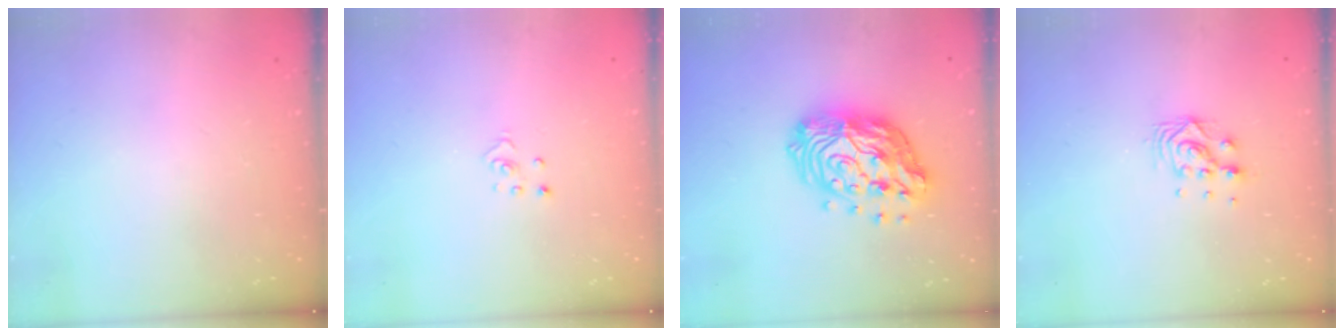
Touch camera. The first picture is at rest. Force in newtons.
{"total": 2.3, "press": 2.3, "slide": 0.2}
{"total": 18.3, "press": 18.2, "slide": 1.8}
{"total": 7.6, "press": 7.5, "slide": 0.5}